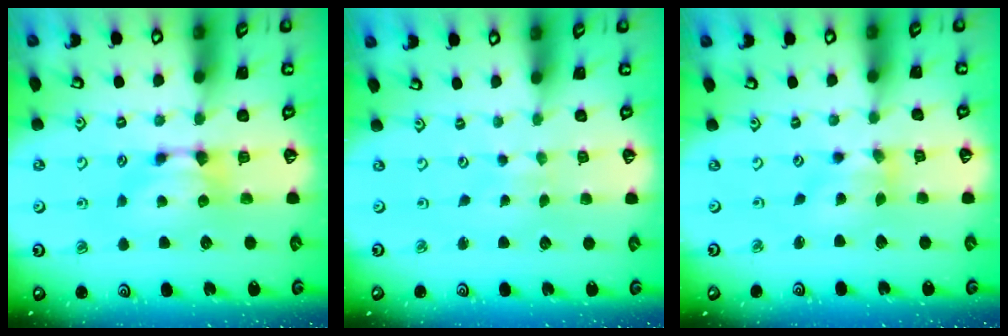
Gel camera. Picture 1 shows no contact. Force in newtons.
{"total": 5.1, "press": 5.1, "slide": 0.2}
{"total": 1.6, "press": 1.0, "slide": 1.3}